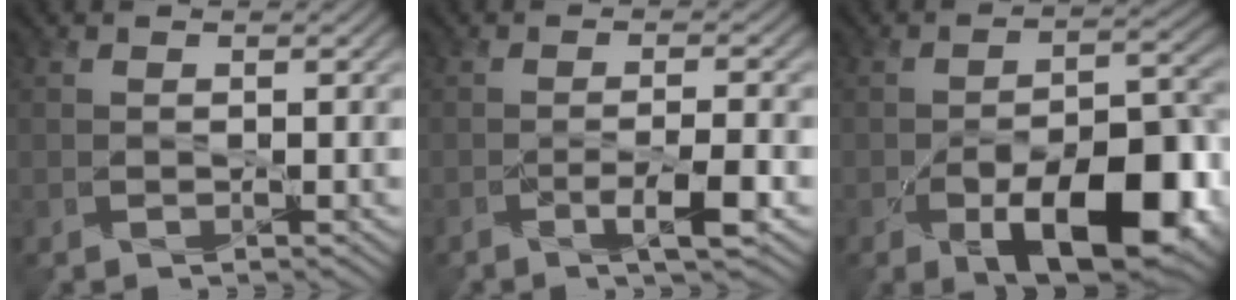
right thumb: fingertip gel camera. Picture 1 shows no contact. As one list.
[{"total": 4.0, "force": [-2.0, 0.5, 3.4], "torque": [-0.061, 0.004, -0.038]}, {"total": 12.9, "force": [-5.4, 5.9, 10.2], "torque": [-0.162, -0.019, -0.082]}]